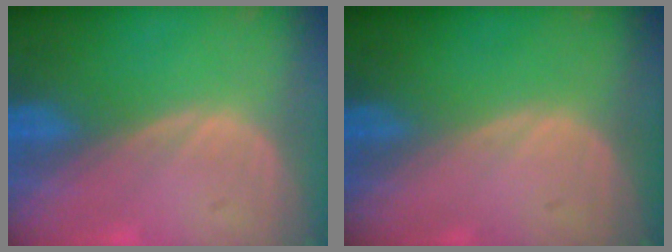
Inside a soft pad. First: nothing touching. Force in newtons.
{"total": 0.0}